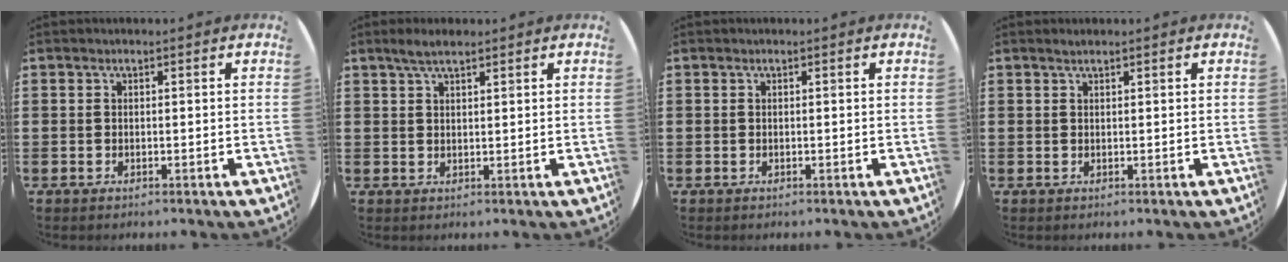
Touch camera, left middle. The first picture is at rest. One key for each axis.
{"total": 2.6, "fx": 2.1, "fy": 0.6, "fz": 1.5, "tx": -0.023, "ty": 0.003, "tz": 0.035}
{"total": 0.0}
{"total": 0.7, "fx": 0.7, "fy": 0.0, "fz": 0.2, "tx": -0.005, "ty": 0.001, "tz": 0.012}